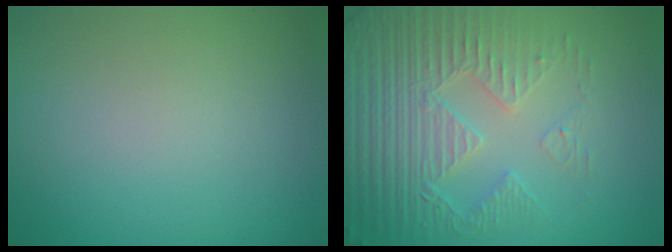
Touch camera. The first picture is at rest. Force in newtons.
{"total": 5.0, "press": 4.7, "slide": 1.8}